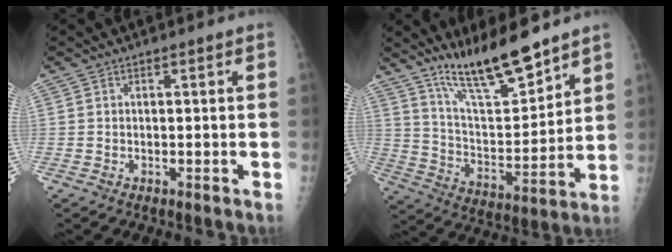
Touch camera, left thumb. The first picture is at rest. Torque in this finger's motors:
{"motor_torque": [0.11, 0.47, 0.15, -0.08, 0.09]}